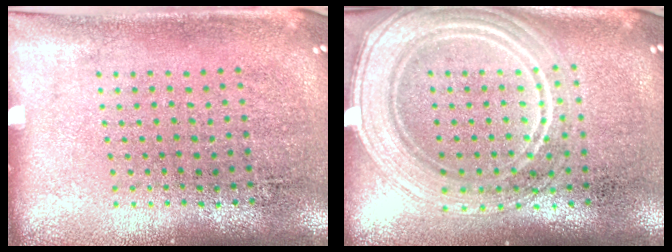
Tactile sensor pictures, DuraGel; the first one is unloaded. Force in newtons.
{"total": 2.5, "press": 2.5, "slide": 0.4}